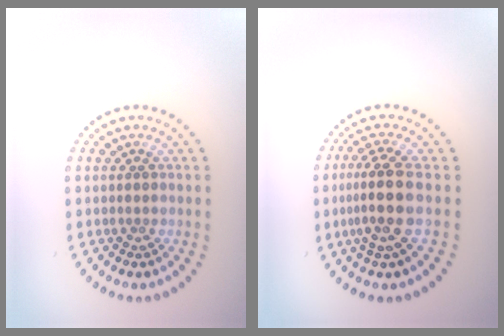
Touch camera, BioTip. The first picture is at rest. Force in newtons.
{"total": 3.7, "press": 3.0, "slide": 2.1}